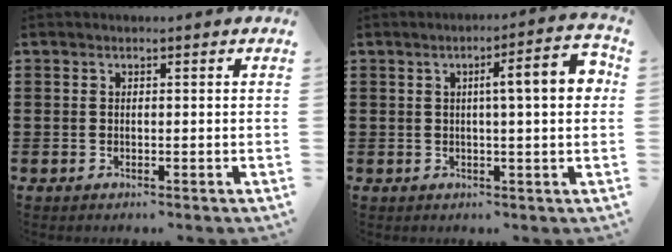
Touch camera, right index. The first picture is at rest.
{"total": 7.6, "force": [1.2, 1.1, 7.5], "torque": [-0.115, -0.004, 0.010]}